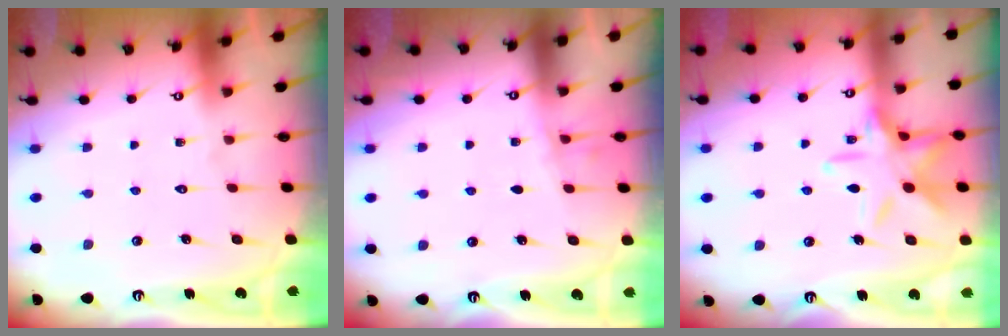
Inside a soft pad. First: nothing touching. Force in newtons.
{"total": 1.8, "press": 1.7, "slide": 0.3}
{"total": 14.0, "press": 14.0, "slide": 0.9}